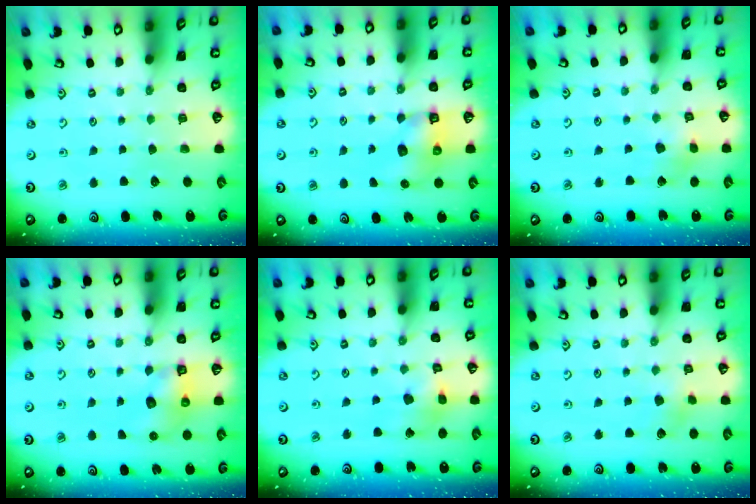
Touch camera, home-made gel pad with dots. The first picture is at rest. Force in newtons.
{"total": 6.4, "press": 6.4, "slide": 0.9}
{"total": 4.8, "press": 4.7, "slide": 0.5}
{"total": 6.3, "press": 6.2, "slide": 0.6}
{"total": 10.1, "press": 10.0, "slide": 1.4}
{"total": 3.6, "press": 3.6, "slide": 0.3}